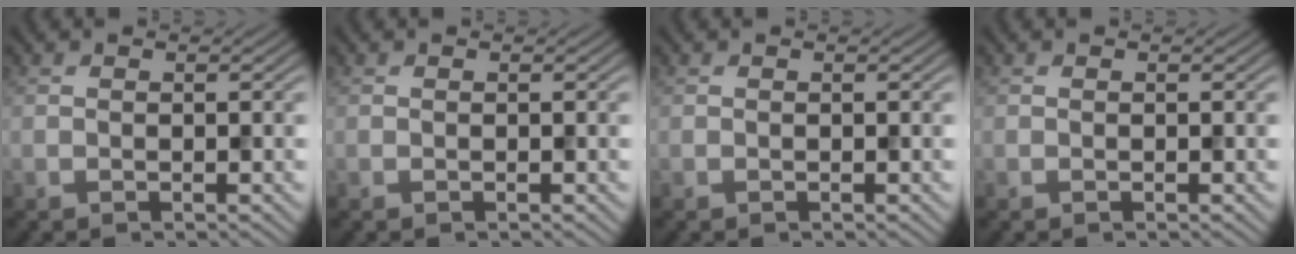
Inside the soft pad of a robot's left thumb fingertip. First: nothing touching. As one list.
[{"total": 0.0}, {"total": 0.0}, {"total": 0.0}]